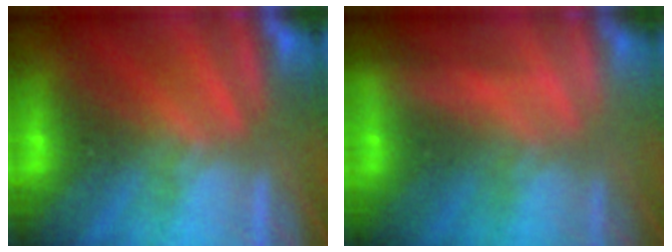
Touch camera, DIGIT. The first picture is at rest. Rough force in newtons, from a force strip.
{"total": 2.2}